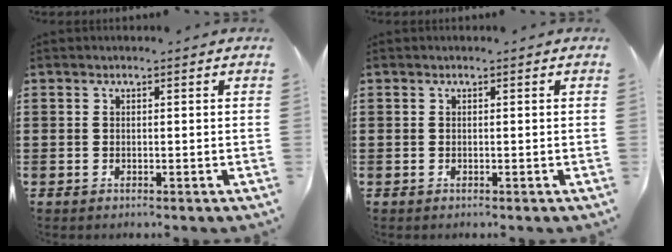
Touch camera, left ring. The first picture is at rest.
{"total": 0.0}